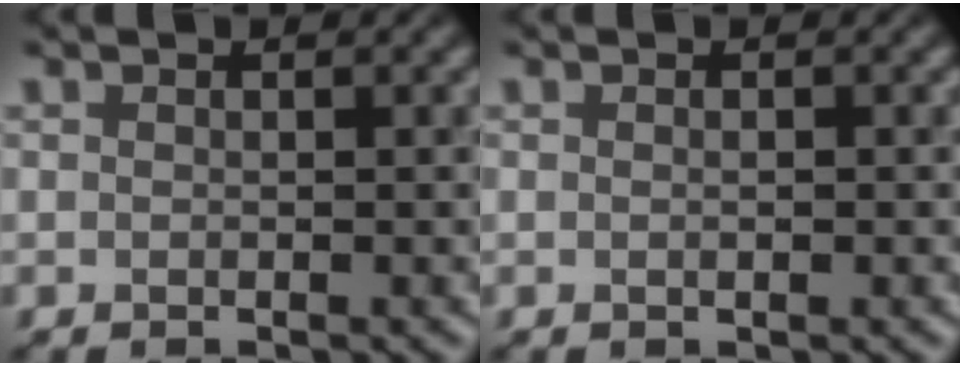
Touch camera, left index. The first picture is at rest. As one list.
[{"total": 0.6, "force": [0.0, 0.2, 0.6], "torque": [-0.011, -0.001, 0.000]}]